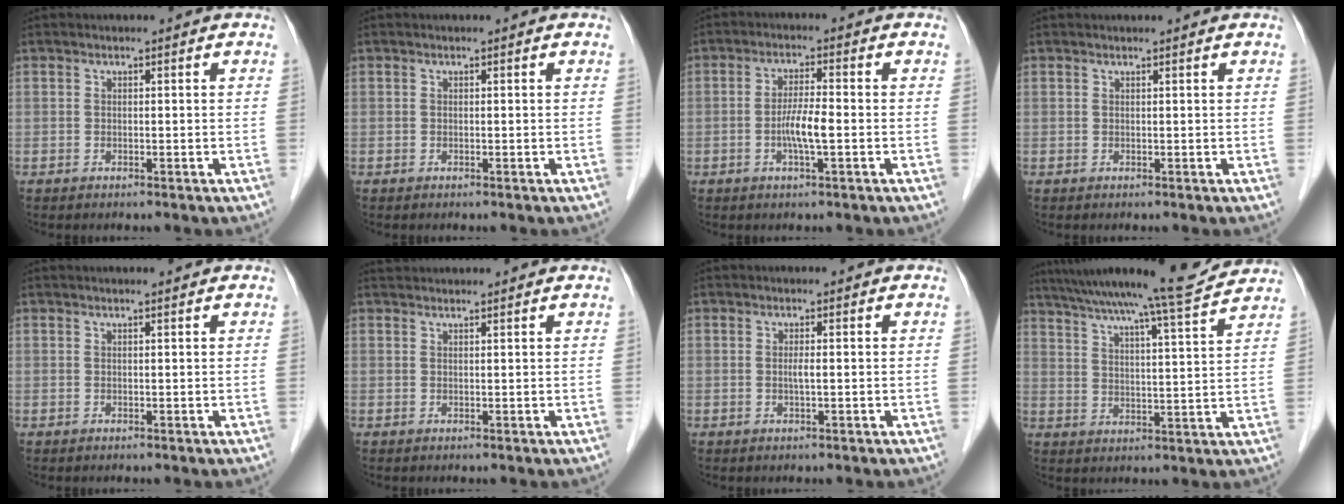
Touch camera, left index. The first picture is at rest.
{"total": 0.0}
{"total": 4.6, "force": [-1.1, 0.3, 4.4], "torque": [-0.091, -0.002, -0.023]}
{"total": 0.8, "force": [0.8, 0.0, 0.2], "torque": [-0.010, 0.007, 0.012]}
{"total": 0.9, "force": [0.8, 0.0, 0.4], "torque": [-0.010, 0.007, 0.014]}
{"total": 3.6, "force": [3.5, 0.3, 0.7], "torque": [-0.009, 0.030, 0.048]}
{"total": 1.2, "force": [-0.1, 0.0, 1.2], "torque": [-0.026, -0.001, -0.001]}
{"total": 16.4, "force": [14.9, -0.9, 6.9], "torque": [-0.119, -0.007, 0.214]}